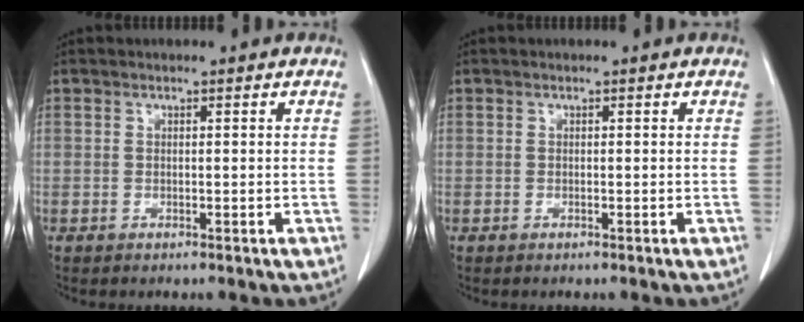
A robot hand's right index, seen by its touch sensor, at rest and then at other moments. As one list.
[{"total": 0.0}]